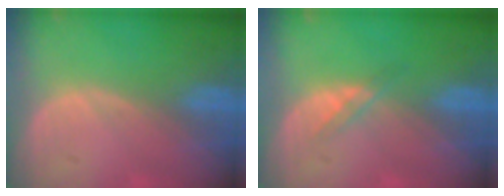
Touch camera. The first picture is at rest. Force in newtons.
{"total": 1.5, "press": 1.5, "slide": 0.1}